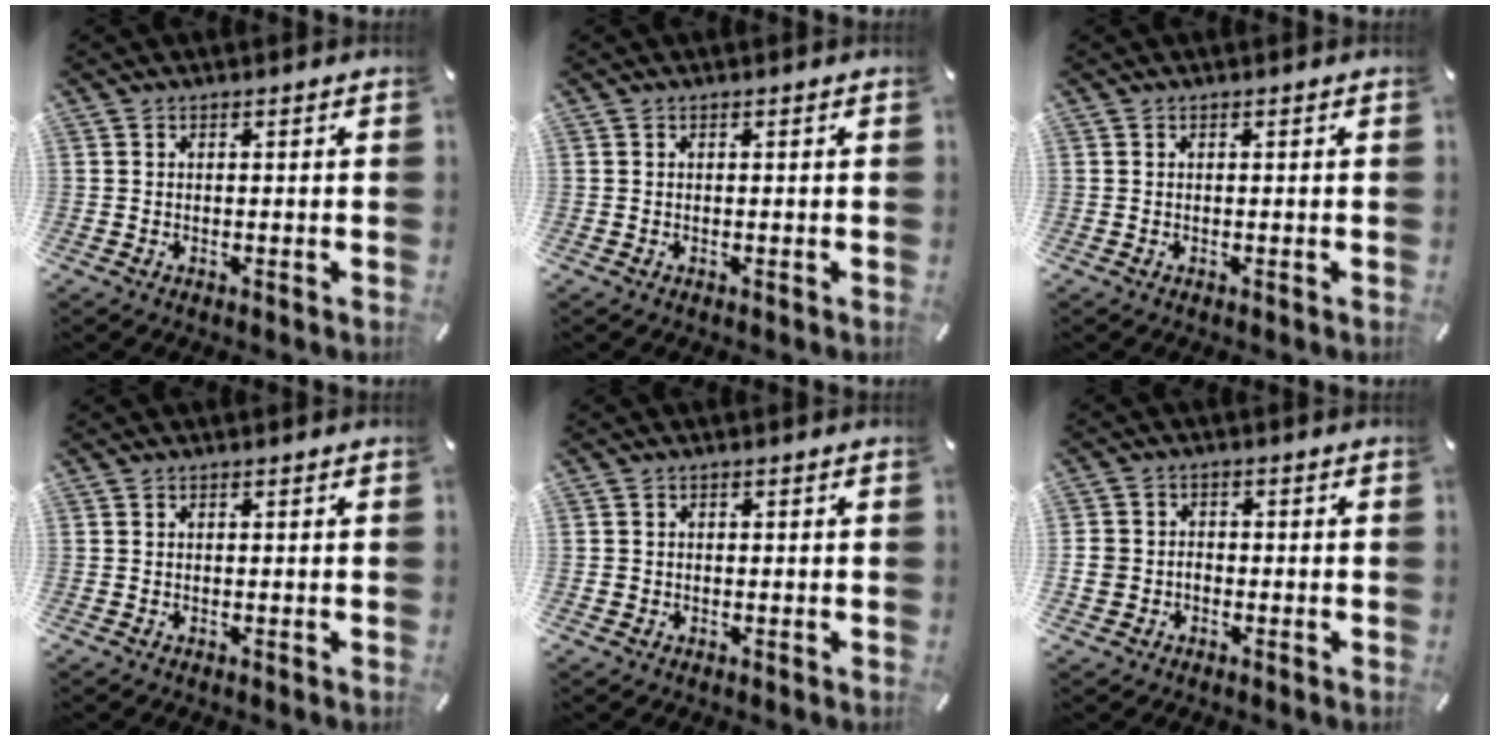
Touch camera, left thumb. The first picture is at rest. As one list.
[{"total": 0.0}, {"total": 0.0}, {"total": 0.0}, {"total": 1.2, "force": [-0.2, 1.1, 0.3], "torque": [-0.004, 0.005, -0.007]}, {"total": 4.5, "force": [-1.5, 4.0, 1.6], "torque": [-0.041, 0.008, -0.031]}]